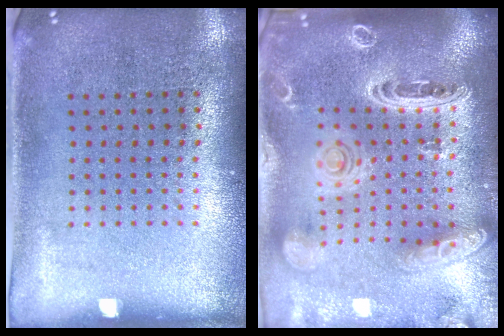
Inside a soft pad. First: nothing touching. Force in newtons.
{"total": 3.7, "press": 3.0, "slide": 2.2}